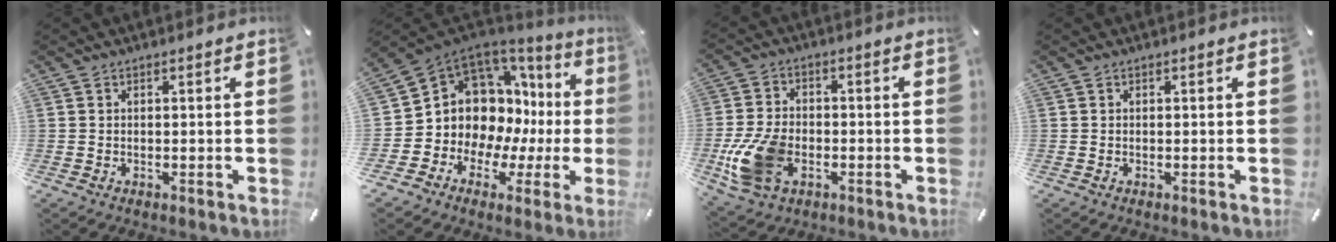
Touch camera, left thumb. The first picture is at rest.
{"total": 12.0, "force": [2.6, 10.3, 5.5], "torque": [-0.102, -0.054, 0.059]}
{"total": 12.8, "force": [-3.9, 8.7, 8.5], "torque": [-0.188, 0.007, -0.065]}
{"total": 0.0}